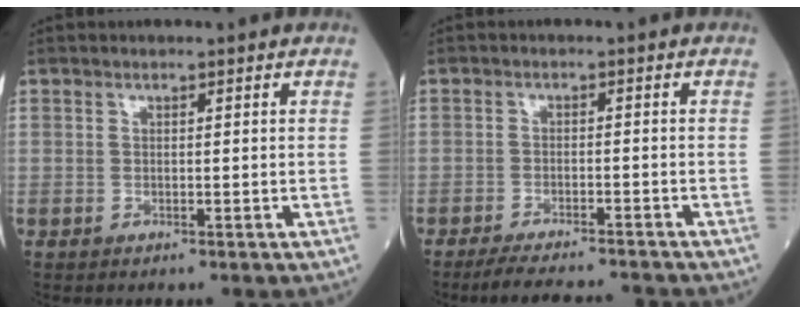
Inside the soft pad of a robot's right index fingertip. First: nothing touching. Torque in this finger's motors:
{"motor_torque": [-0.20, -0.58, 0.10, 0.01]}